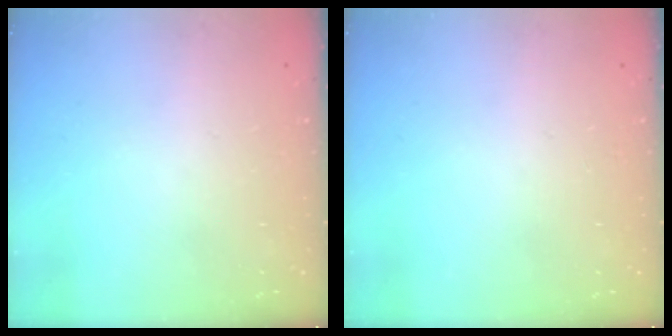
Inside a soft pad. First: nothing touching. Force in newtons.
{"total": 0.0}